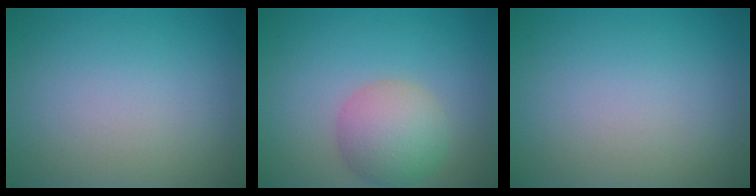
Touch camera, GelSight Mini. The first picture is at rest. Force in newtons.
{"total": 4.8, "press": 4.8, "slide": 0.2}
{"total": 0.0}